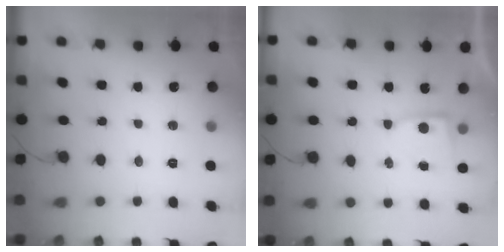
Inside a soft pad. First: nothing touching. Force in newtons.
{"total": 2.9, "press": 2.9, "slide": 0.4}